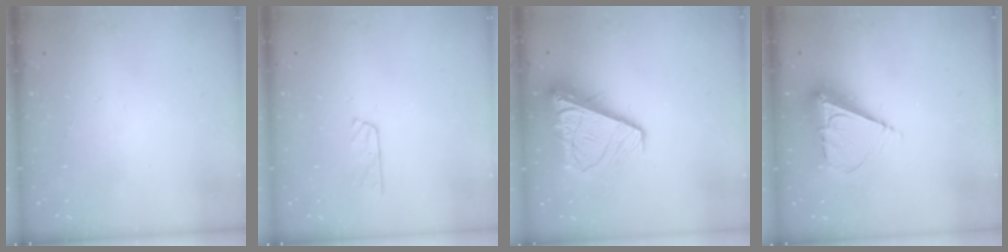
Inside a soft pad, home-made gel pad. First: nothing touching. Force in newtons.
{"total": 4.5, "press": 4.5, "slide": 0.4}
{"total": 12.4, "press": 12.3, "slide": 1.4}
{"total": 9.4, "press": 9.4, "slide": 1.0}